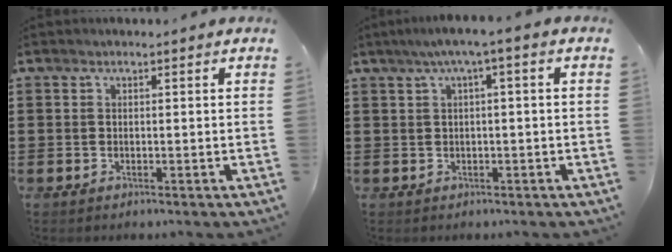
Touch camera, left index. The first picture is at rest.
{"total": 2.7, "force": [-0.3, -0.1, 2.7], "torque": [-0.048, 0.001, -0.009]}